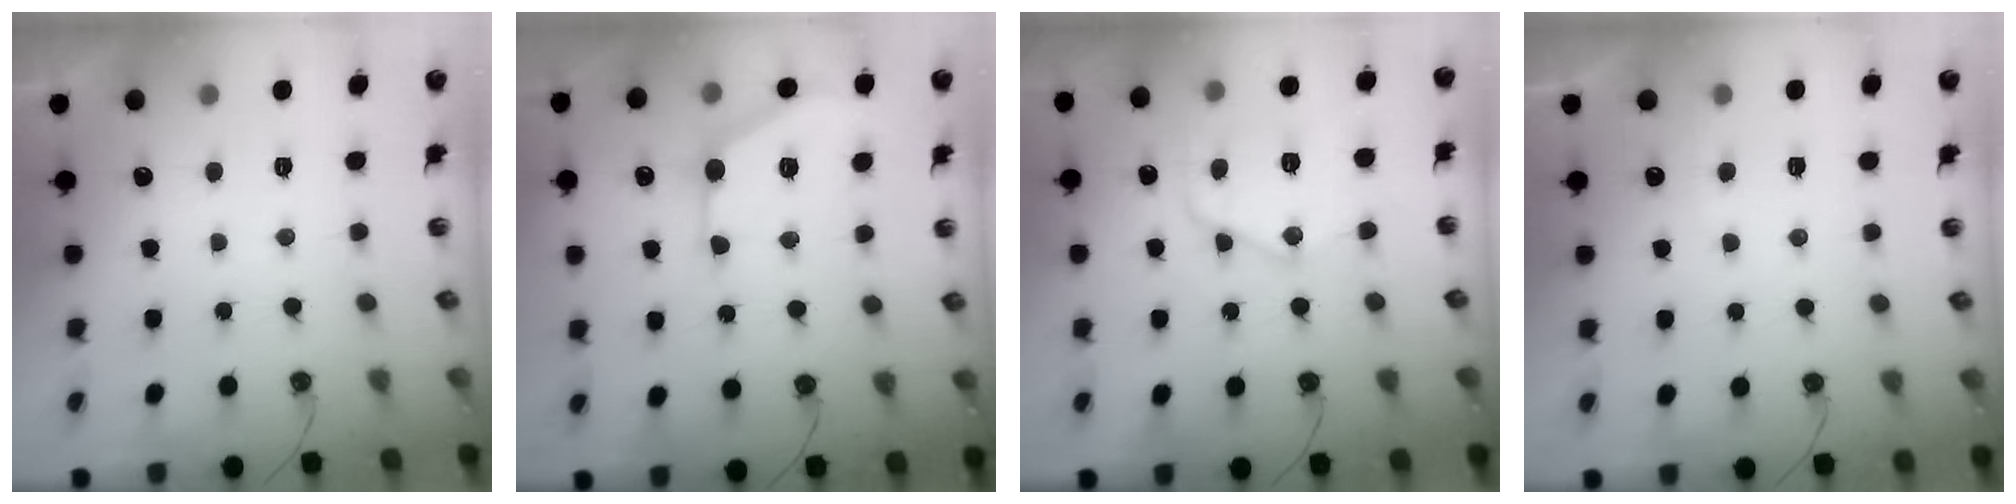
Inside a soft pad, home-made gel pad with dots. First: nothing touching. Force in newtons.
{"total": 14.8, "press": 14.8, "slide": 1.2}
{"total": 15.4, "press": 15.4, "slide": 1.1}
{"total": 3.3, "press": 3.3, "slide": 0.4}